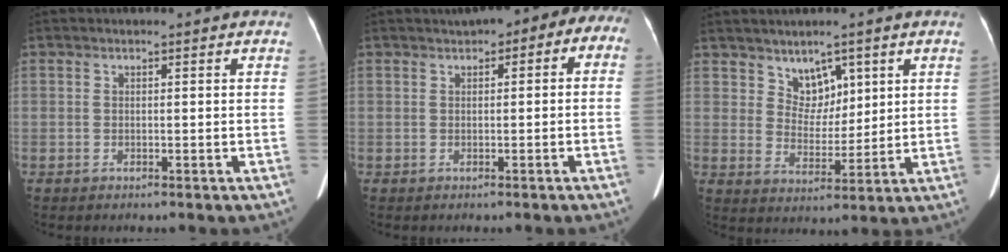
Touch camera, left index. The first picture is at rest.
{"total": 7.1, "force": [2.7, 4.3, 4.9], "torque": [-0.043, 0.035, 0.025]}
{"total": 4.9, "force": [3.0, 3.3, 2.0], "torque": [-0.031, 0.002, 0.060]}